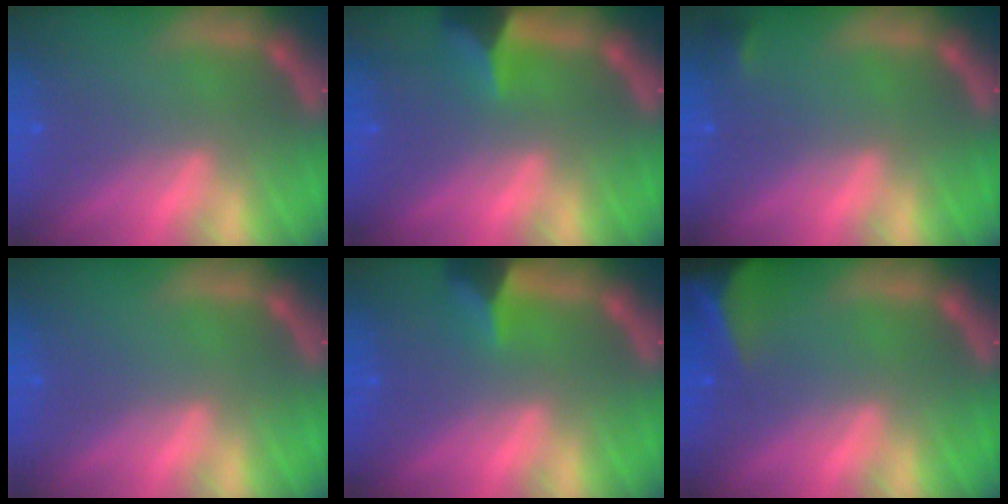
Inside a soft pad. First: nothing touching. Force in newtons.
{"total": 3.5}
{"total": 0.9}
{"total": 0.0}
{"total": 2.9}
{"total": 9.5}